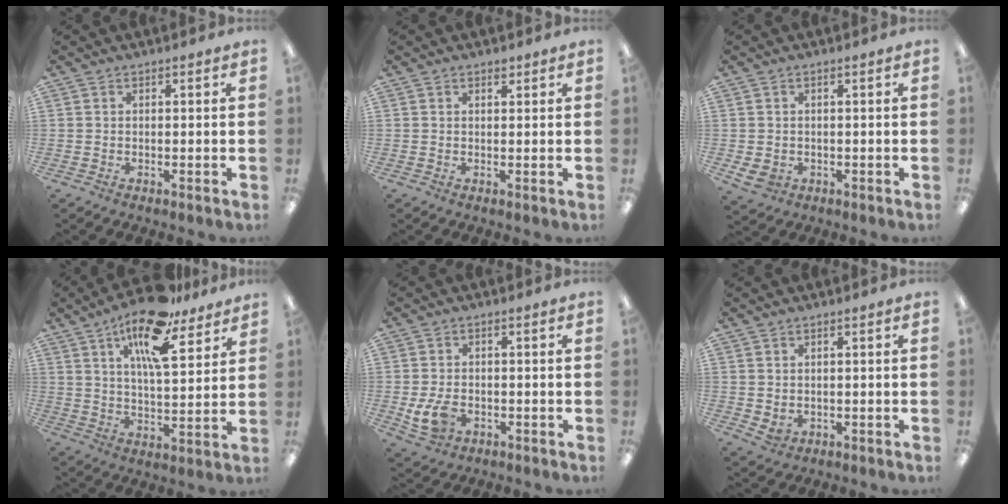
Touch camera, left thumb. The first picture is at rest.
{"total": 1.0, "force": [0.9, 0.4, 0.4], "torque": [0.000, -0.003, 0.015]}
{"total": 3.1, "force": [-0.7, 2.6, 1.6], "torque": [-0.039, 0.000, -0.015]}
{"total": 16.3, "force": [10.9, 5.5, 10.8], "torque": [-0.179, -0.051, 0.180]}
{"total": 6.7, "force": [-1.5, 4.6, 4.6], "torque": [-0.096, 0.001, -0.028]}
{"total": 1.9, "force": [0.7, 1.5, 0.8], "torque": [-0.008, -0.004, 0.012]}